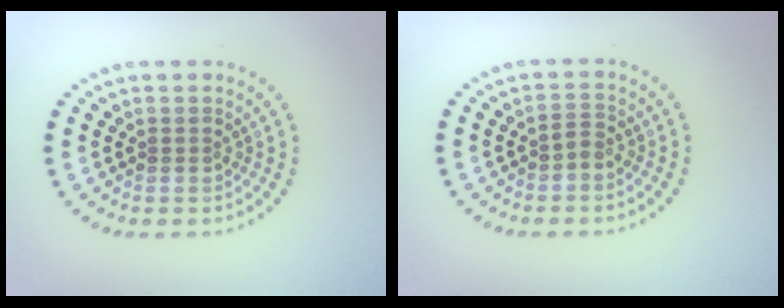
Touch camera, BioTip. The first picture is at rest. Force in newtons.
{"total": 1.1, "press": 0.9, "slide": 0.6}